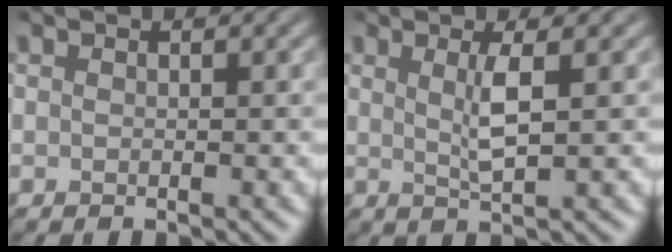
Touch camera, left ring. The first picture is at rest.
{"total": 1.9, "force": [0.2, -0.1, 1.9], "torque": [-0.031, -0.007, 0.002]}